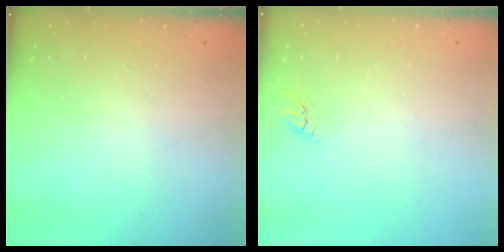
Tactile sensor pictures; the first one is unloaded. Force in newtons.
{"total": 2.2, "press": 2.2, "slide": 0.1}